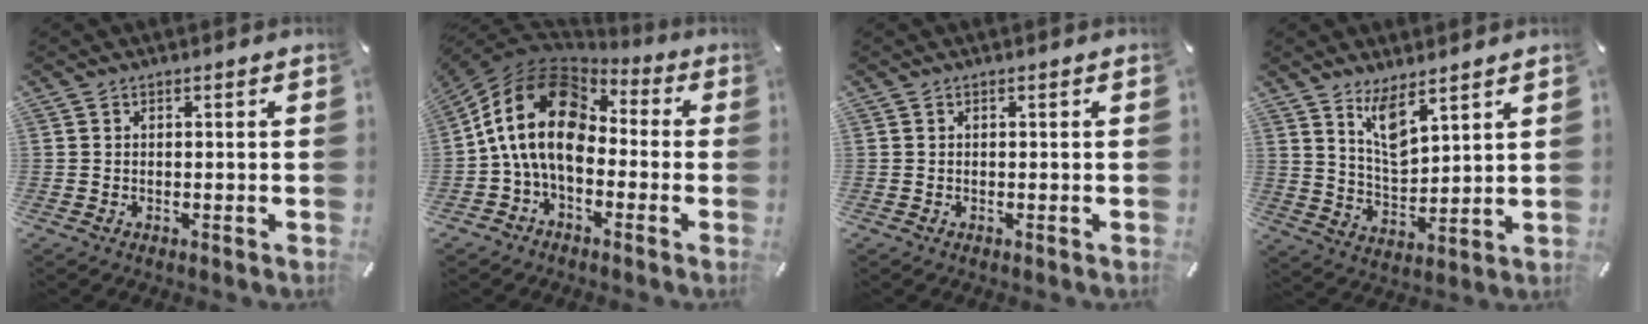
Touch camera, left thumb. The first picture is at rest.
{"total": 18.0, "force": [-0.2, 12.4, 13.0], "torque": [-0.273, 0.021, -0.010]}
{"total": 0.0}
{"total": 8.9, "force": [6.4, 3.5, 5.0], "torque": [-0.102, -0.029, 0.117]}